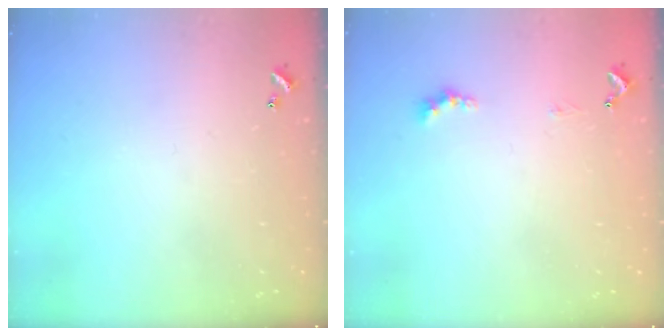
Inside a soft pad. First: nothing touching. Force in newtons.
{"total": 1.5, "press": 1.4, "slide": 0.5}